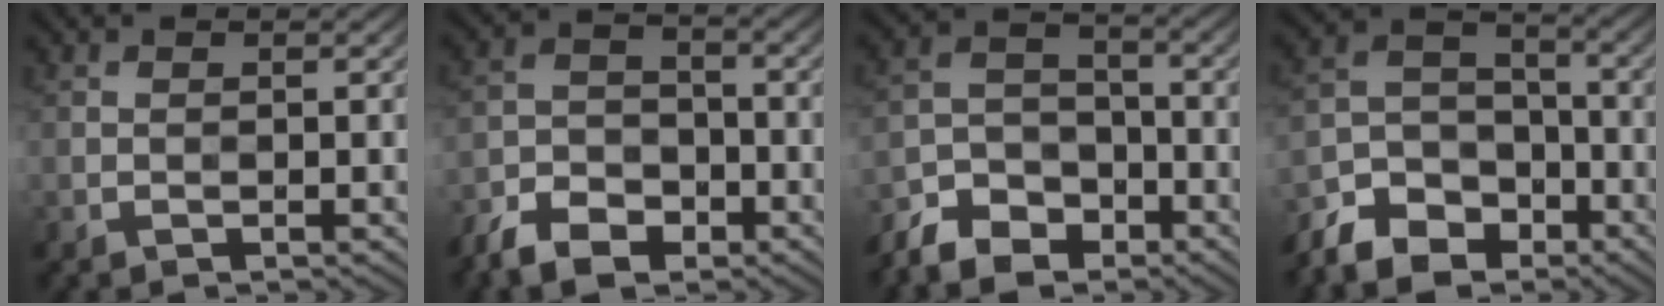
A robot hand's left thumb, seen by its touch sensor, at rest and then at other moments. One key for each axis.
{"total": 7.8, "fx": -5.5, "fy": 4.2, "fz": 3.5, "tx": -0.075, "ty": -0.006, "tz": -0.117}
{"total": 8.4, "fx": -6.4, "fy": 4.4, "fz": 3.1, "tx": -0.073, "ty": -0.007, "tz": -0.131}
{"total": 10.5, "fx": -7.7, "fy": 5.8, "fz": 4.2, "tx": -0.101, "ty": -0.016, "tz": -0.149}